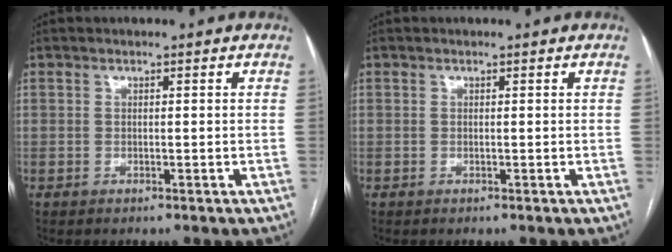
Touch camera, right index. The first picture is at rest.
{"total": 0.0}